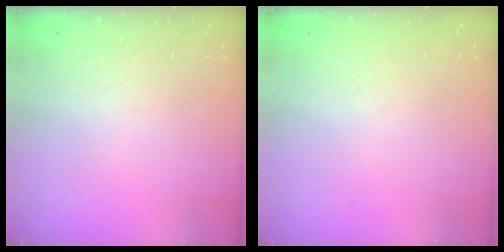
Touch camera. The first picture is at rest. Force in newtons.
{"total": 0.0}